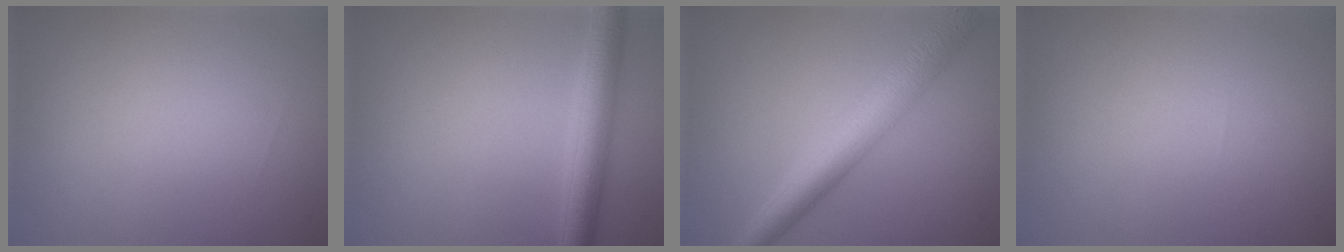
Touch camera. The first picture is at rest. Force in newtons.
{"total": 3.9, "press": 3.9, "slide": 0.0}
{"total": 6.4, "press": 6.4, "slide": 0.1}
{"total": 0.0}